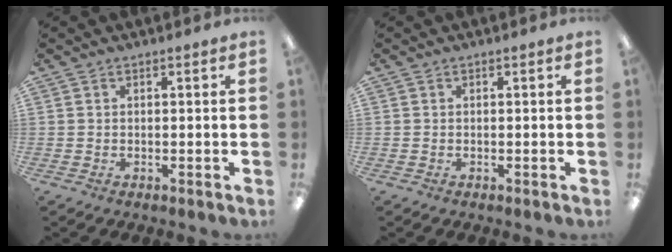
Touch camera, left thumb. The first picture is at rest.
{"total": 0.0}